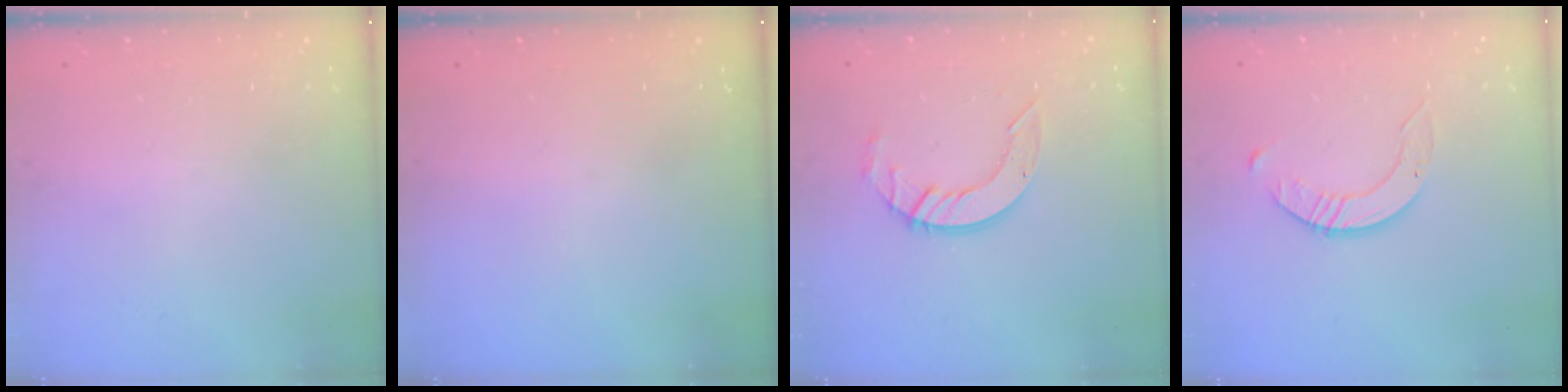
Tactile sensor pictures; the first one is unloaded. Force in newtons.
{"total": 0.0}
{"total": 8.7, "press": 8.6, "slide": 0.8}
{"total": 3.4, "press": 3.3, "slide": 0.4}